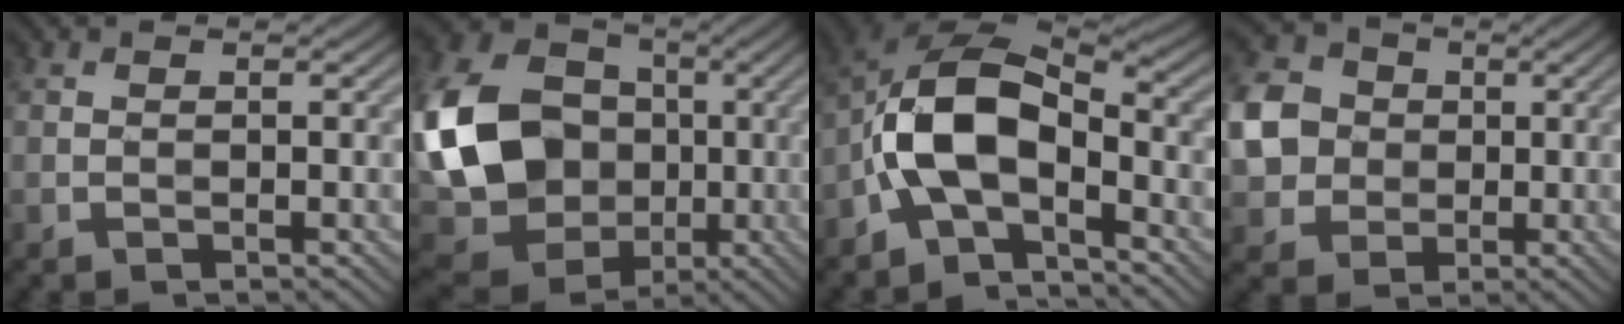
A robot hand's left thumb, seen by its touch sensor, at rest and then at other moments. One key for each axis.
{"total": 19.1, "fx": -1.3, "fy": 15.7, "fz": 10.7, "tx": -0.280, "ty": -0.017, "tz": -0.014}
{"total": 10.6, "fx": -3.1, "fy": 5.7, "fz": 8.4, "tx": -0.171, "ty": 0.009, "tz": -0.072}
{"total": 8.3, "fx": 0.1, "fy": 7.5, "fz": 3.6, "tx": -0.118, "ty": -0.001, "tz": -0.001}